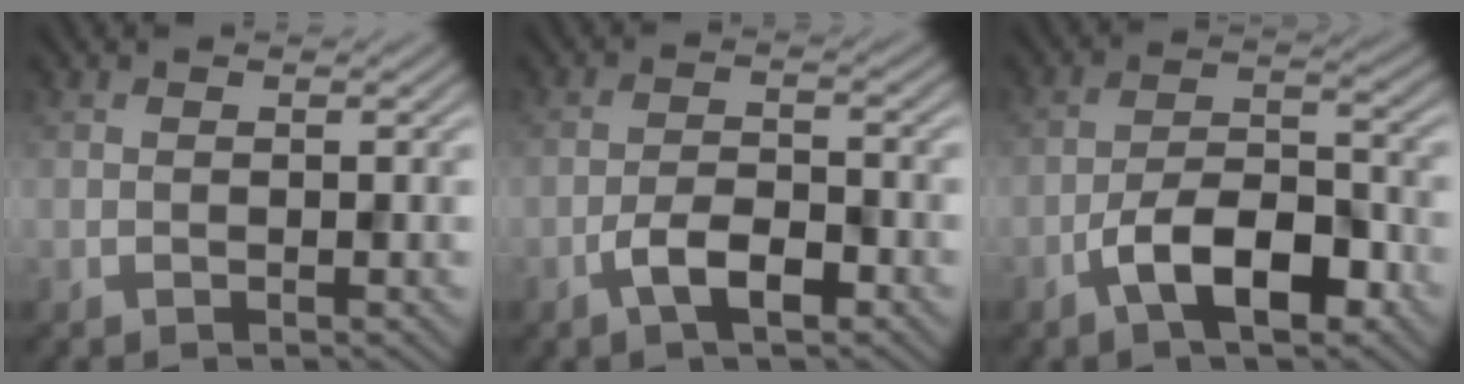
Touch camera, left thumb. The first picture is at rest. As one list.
[{"total": 4.5, "force": [-2.5, 1.7, 3.3], "torque": [-0.063, 0.002, -0.052]}, {"total": 8.5, "force": [-4.5, 3.5, 6.4], "torque": [-0.105, 0.011, -0.090]}]